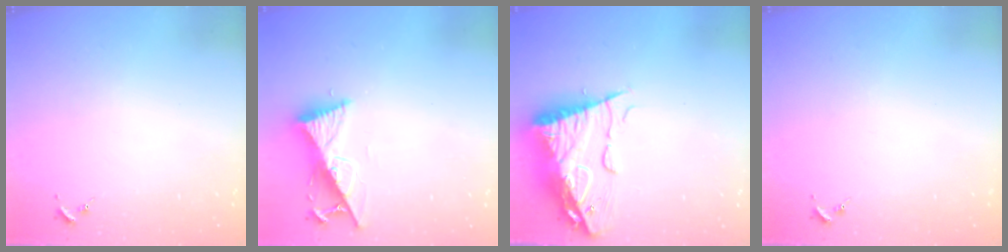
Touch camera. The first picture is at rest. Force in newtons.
{"total": 10.6, "press": 10.5, "slide": 1.2}
{"total": 14.9, "press": 14.8, "slide": 1.2}
{"total": 0.0}